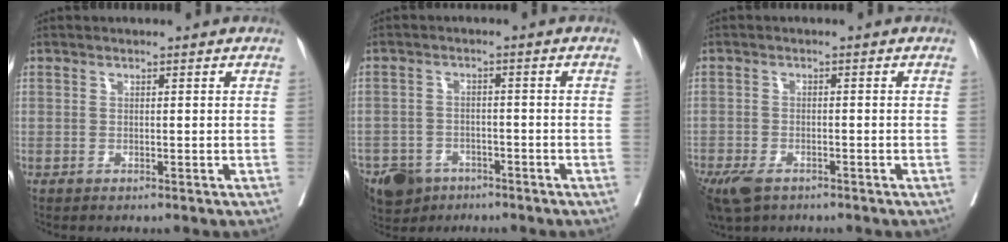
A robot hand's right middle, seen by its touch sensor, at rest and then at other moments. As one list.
[{"total": 9.4, "force": [-6.7, 5.8, 3.1], "torque": [-0.068, -0.005, -0.109]}, {"total": 9.8, "force": [-6.3, 5.3, 5.4], "torque": [-0.130, -0.015, -0.100]}]